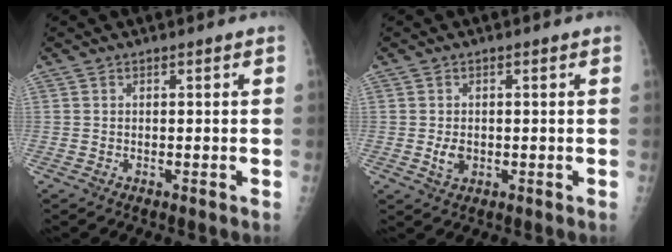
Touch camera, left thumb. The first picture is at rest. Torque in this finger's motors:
{"motor_torque": [0.52, 0.54, 0.39, 0.04, 0.02]}